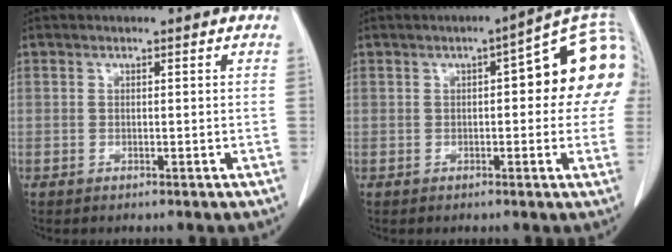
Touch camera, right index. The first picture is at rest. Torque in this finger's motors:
{"motor_torque": [1.29, 0.81, 0.36, 0.06]}